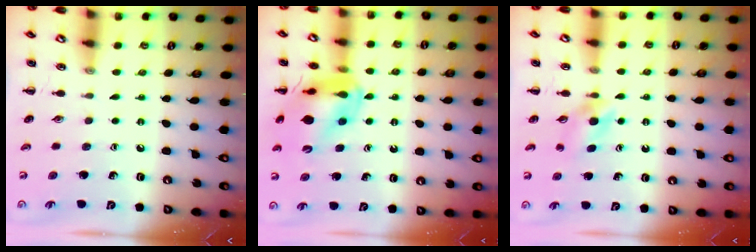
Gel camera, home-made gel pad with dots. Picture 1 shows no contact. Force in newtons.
{"total": 16.0, "press": 15.7, "slide": 3.3}
{"total": 3.6, "press": 3.4, "slide": 1.3}